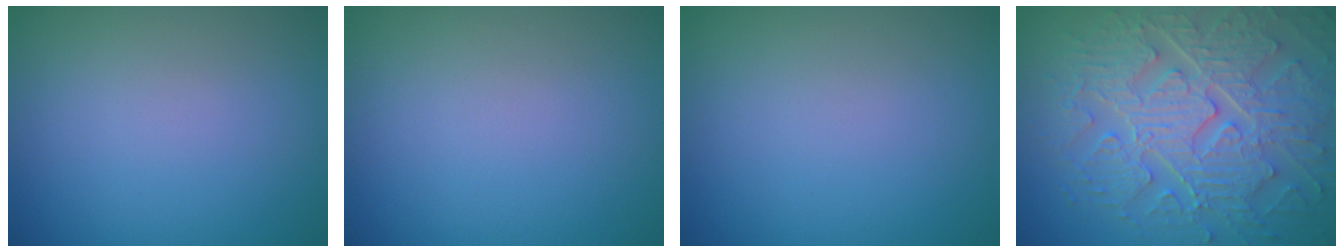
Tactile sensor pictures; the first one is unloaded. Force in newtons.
{"total": 0.0}
{"total": 0.0}
{"total": 9.3, "press": 6.8, "slide": 6.4}